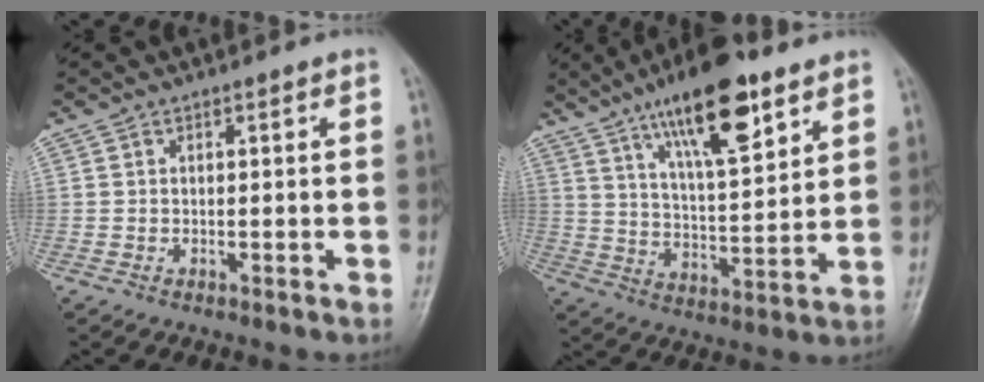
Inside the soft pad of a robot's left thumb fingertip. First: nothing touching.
{"total": 17.3, "force": [10.2, 5.4, 12.8], "torque": [-0.184, -0.044, 0.172]}